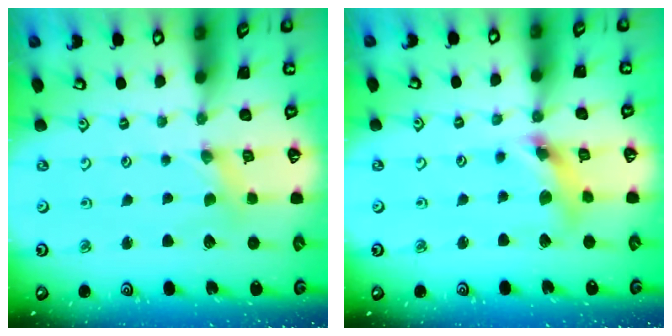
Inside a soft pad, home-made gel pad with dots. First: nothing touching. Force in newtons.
{"total": 10.0, "press": 9.9, "slide": 1.0}